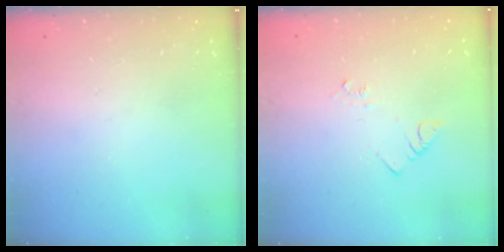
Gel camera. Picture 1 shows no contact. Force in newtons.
{"total": 4.1, "press": 4.1, "slide": 0.4}